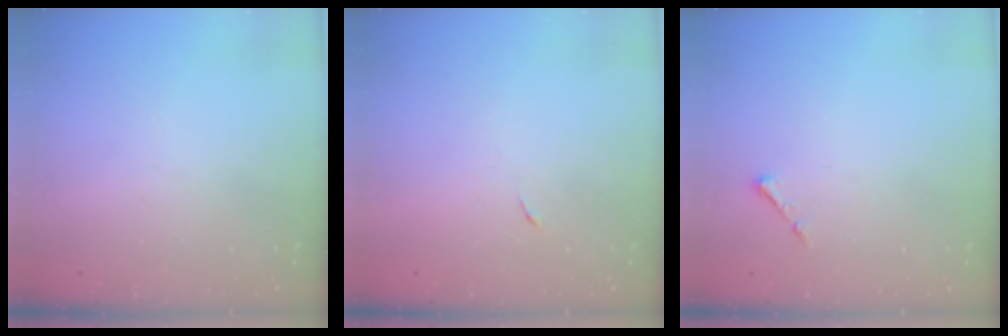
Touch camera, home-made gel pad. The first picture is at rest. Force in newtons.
{"total": 4.0, "press": 3.9, "slide": 0.8}
{"total": 3.2, "press": 3.1, "slide": 0.5}